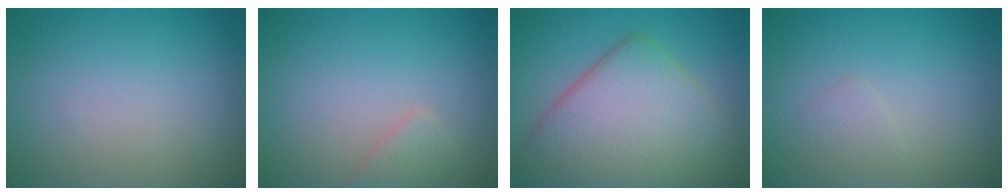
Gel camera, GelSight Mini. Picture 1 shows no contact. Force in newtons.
{"total": 1.2, "press": 1.2, "slide": 0.0}
{"total": 10.0, "press": 10.0, "slide": 0.4}
{"total": 0.9, "press": 0.9, "slide": 0.0}